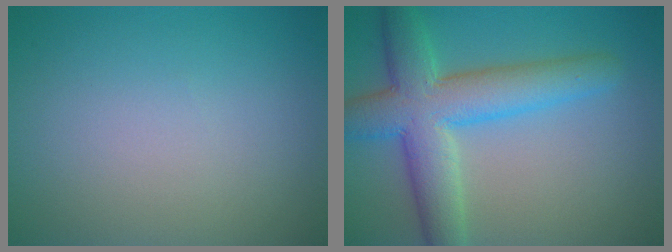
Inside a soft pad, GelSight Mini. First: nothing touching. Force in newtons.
{"total": 7.7, "press": 7.7, "slide": 0.5}